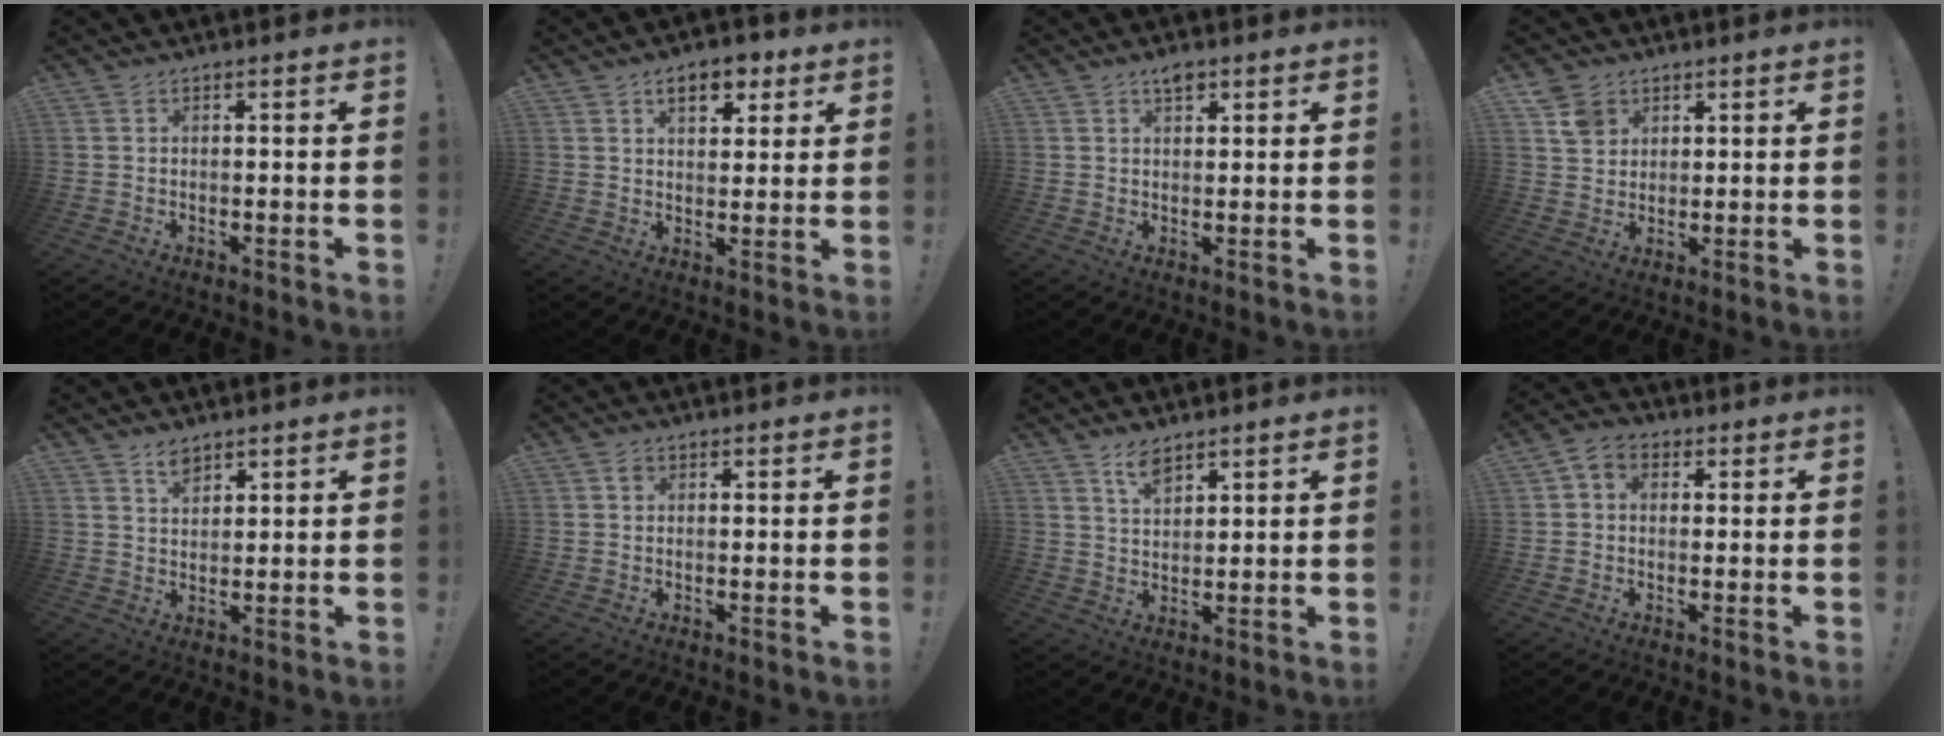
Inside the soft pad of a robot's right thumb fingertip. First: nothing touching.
{"total": 8.1, "force": [4.2, 4.6, 5.1], "torque": [-0.071, -0.005, 0.073]}
{"total": 3.1, "force": [2.0, 1.9, 1.5], "torque": [-0.017, -0.005, 0.032]}
{"total": 6.1, "force": [3.6, 4.6, 1.9], "torque": [-0.026, -0.015, 0.071]}
{"total": 4.3, "force": [3.3, 2.1, 1.7], "torque": [-0.016, -0.018, 0.057]}
{"total": 1.0, "force": [0.5, 0.8, 0.4], "torque": [-0.003, 0.001, 0.008]}
{"total": 5.6, "force": [4.2, 2.3, 2.9], "torque": [-0.051, -0.022, 0.074]}
{"total": 3.9, "force": [0.4, 3.1, 2.2], "torque": [-0.039, 0.007, 0.009]}